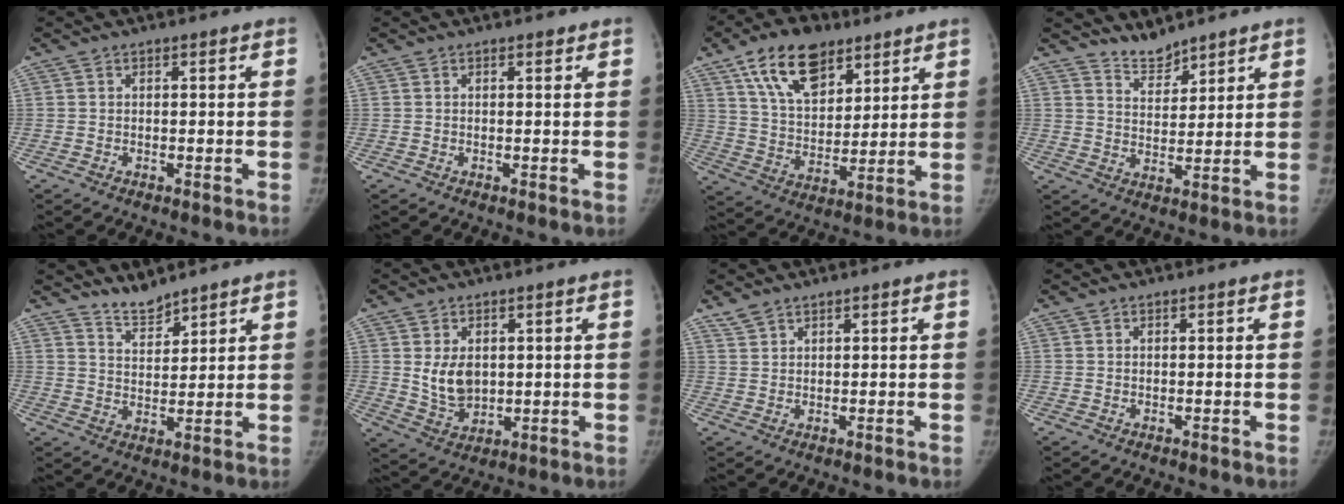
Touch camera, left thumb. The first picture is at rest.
{"total": 0.6, "force": [0.4, 0.3, 0.3], "torque": [-0.005, -0.003, 0.004]}
{"total": 15.9, "force": [9.3, 8.9, 9.3], "torque": [-0.122, -0.035, 0.168]}
{"total": 4.9, "force": [4.6, 1.5, 0.6], "torque": [0.006, -0.040, 0.090]}
{"total": 4.7, "force": [4.4, 1.2, 1.0], "torque": [-0.005, -0.038, 0.086]}
{"total": 7.1, "force": [1.2, 5.1, 4.8], "torque": [-0.060, -0.017, 0.037]}
{"total": 2.3, "force": [2.0, 0.9, 0.7], "torque": [-0.010, -0.001, 0.042]}
{"total": 0.0}